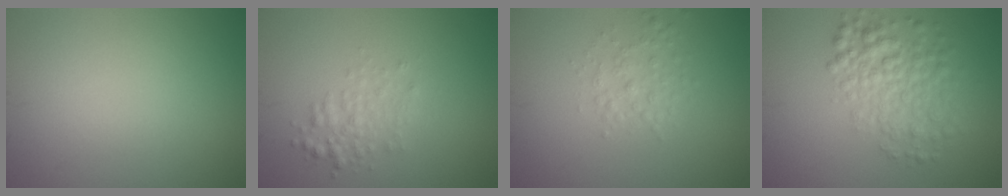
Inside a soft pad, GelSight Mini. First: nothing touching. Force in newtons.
{"total": 2.0, "press": 2.0, "slide": 0.1}
{"total": 1.9, "press": 1.9, "slide": 0.1}
{"total": 5.0, "press": 5.0, "slide": 0.1}